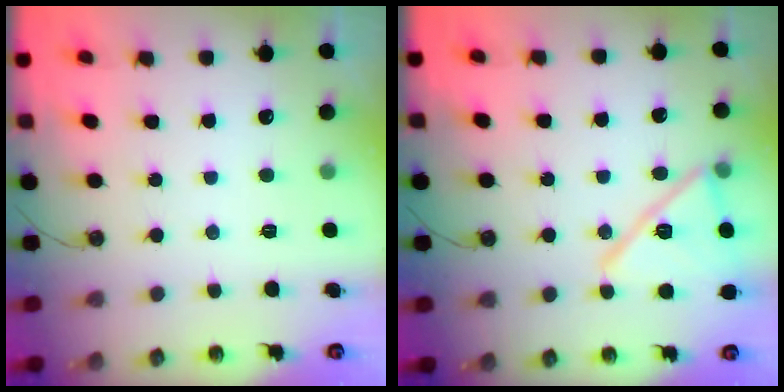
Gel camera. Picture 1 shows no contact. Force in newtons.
{"total": 16.4, "press": 15.1, "slide": 6.2}